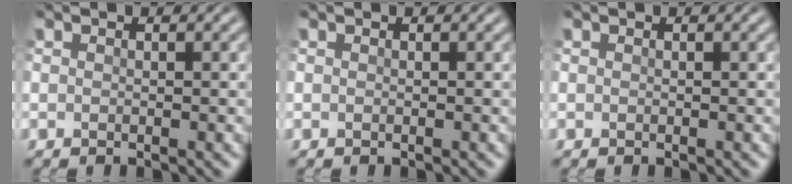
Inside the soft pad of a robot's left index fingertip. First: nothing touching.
{"total": 0.0}
{"total": 0.0}